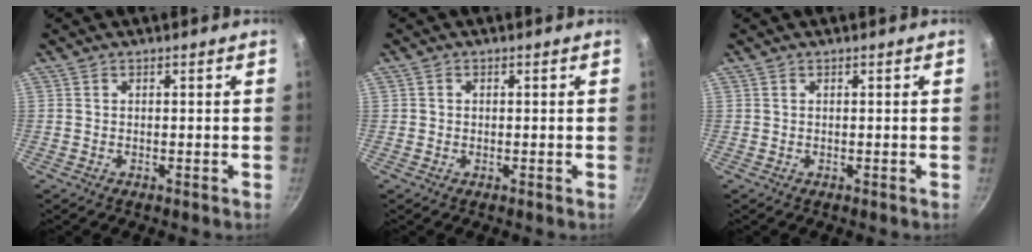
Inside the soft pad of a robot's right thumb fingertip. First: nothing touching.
{"total": 0.7, "force": [-0.1, 0.6, 0.2], "torque": [-0.001, 0.002, -0.003]}
{"total": 0.0}